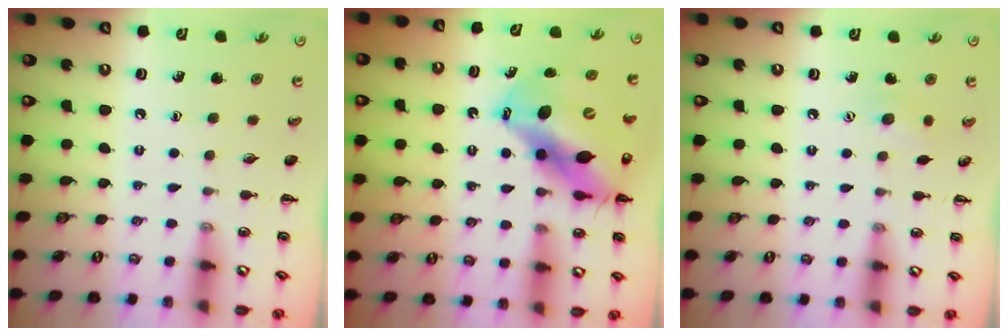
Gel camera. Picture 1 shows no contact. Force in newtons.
{"total": 15.0, "press": 14.4, "slide": 4.2}
{"total": 5.2, "press": 5.0, "slide": 1.2}